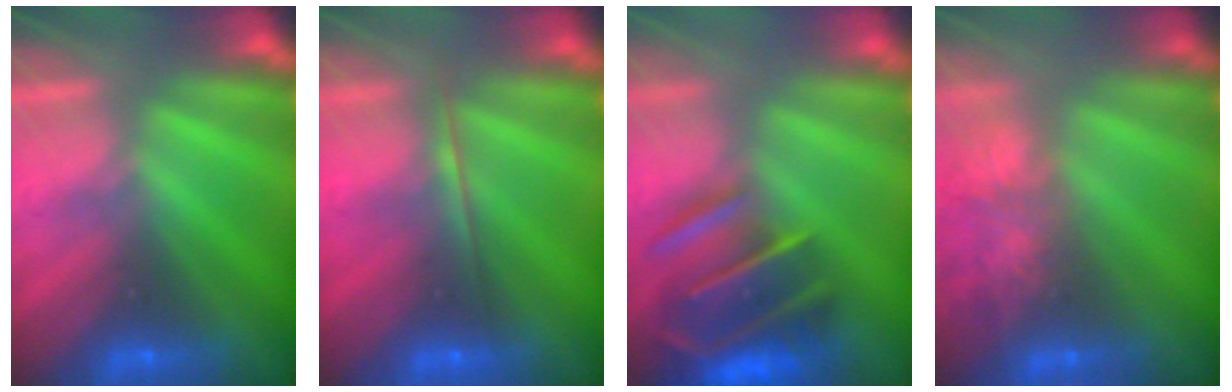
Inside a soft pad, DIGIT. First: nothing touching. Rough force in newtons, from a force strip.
{"total": 1.8}
{"total": 9.1}
{"total": 11.5}